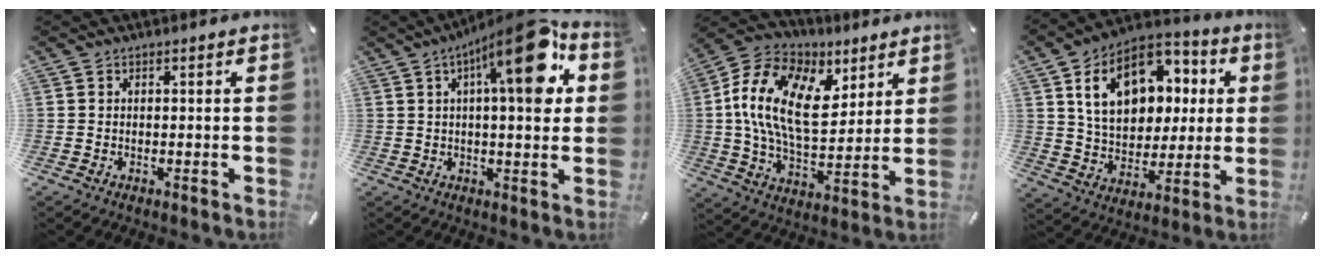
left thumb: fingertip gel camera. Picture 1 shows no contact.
{"total": 18.5, "force": [7.0, 5.7, 16.1], "torque": [-0.223, -0.031, 0.100]}
{"total": 18.5, "force": [5.6, 11.5, 13.4], "torque": [-0.276, -0.017, 0.103]}
{"total": 17.8, "force": [6.1, 13.1, 10.4], "torque": [-0.177, -0.011, 0.114]}